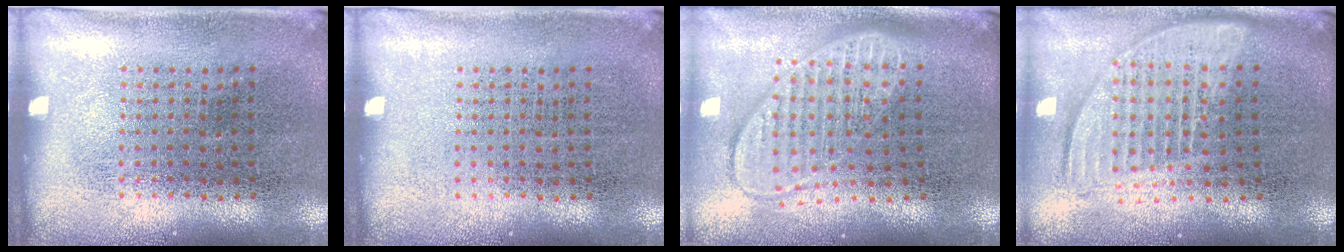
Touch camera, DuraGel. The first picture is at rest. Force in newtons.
{"total": 0.0}
{"total": 1.8, "press": 1.5, "slide": 1.0}
{"total": 1.8, "press": 1.6, "slide": 1.0}